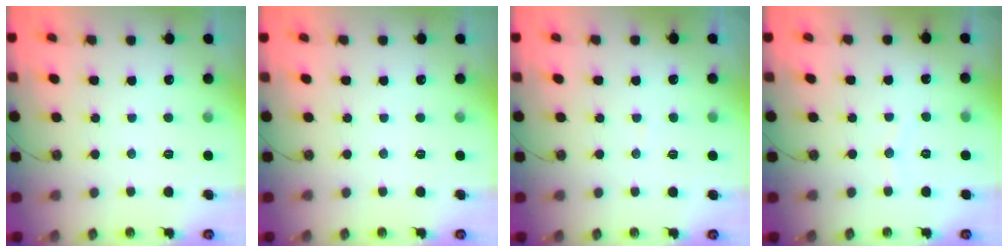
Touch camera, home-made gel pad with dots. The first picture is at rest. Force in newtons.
{"total": 0.0}
{"total": 2.6, "press": 2.6, "slide": 0.2}
{"total": 2.6, "press": 2.6, "slide": 0.3}